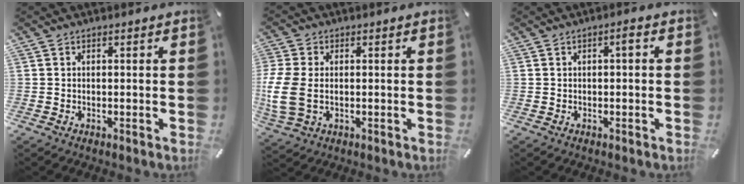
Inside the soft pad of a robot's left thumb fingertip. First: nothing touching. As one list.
[{"total": 8.8, "force": [-0.4, 6.0, 6.5], "torque": [-0.156, 0.001, -0.005]}, {"total": 1.7, "force": [-0.2, 0.5, 1.6], "torque": [-0.030, 0.008, -0.006]}]